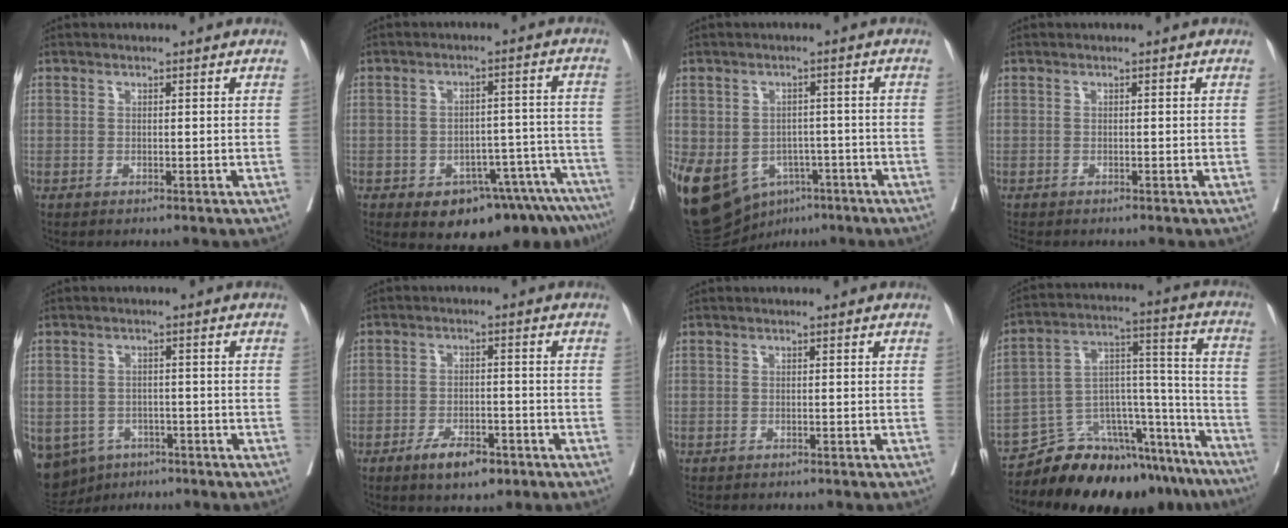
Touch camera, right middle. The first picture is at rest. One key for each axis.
{"total": 12.6, "fx": -9.2, "fy": 5.2, "fz": 6.8, "tx": -0.038, "ty": 0.030, "tz": -0.120}
{"total": 14.6, "fx": -6.9, "fy": 10.3, "fz": 7.6, "tx": -0.168, "ty": 0.011, "tz": -0.095}
{"total": 1.1, "fx": -1.0, "fy": 0.3, "fz": 0.2, "tx": -0.009, "ty": -0.004, "tz": -0.020}
{"total": 12.7, "fx": -6.8, "fy": 9.9, "fz": 4.2, "tx": -0.123, "ty": -0.001, "tz": -0.085}
{"total": 5.8, "fx": -3.7, "fy": 2.1, "fz": 3.9, "tx": -0.066, "ty": 0.000, "tz": -0.055}
{"total": 2.6, "fx": -2.3, "fy": 0.9, "fz": 0.8, "tx": -0.014, "ty": -0.004, "tz": -0.028}
{"total": 22.2, "fx": -19.1, "fy": 7.0, "fz": 8.9, "tx": -0.079, "ty": 0.051, "tz": -0.283}